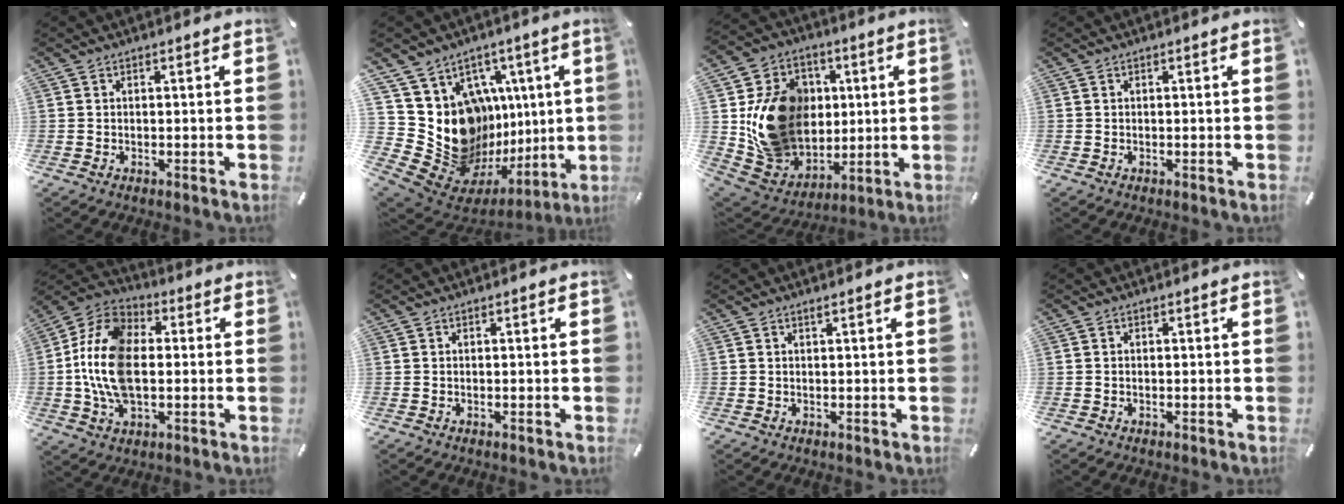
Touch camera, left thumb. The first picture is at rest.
{"total": 17.6, "force": [-0.4, 14.8, 9.6], "torque": [-0.123, -0.077, 0.041]}
{"total": 19.0, "force": [2.2, 16.9, 8.3], "torque": [-0.131, -0.004, 0.058]}
{"total": 0.0}
{"total": 15.8, "force": [-1.2, 10.2, 12.0], "torque": [-0.282, 0.004, -0.028]}
{"total": 0.0}
{"total": 0.7, "force": [0.4, 0.0, 0.6], "torque": [-0.009, -0.001, 0.006]}
{"total": 0.0}